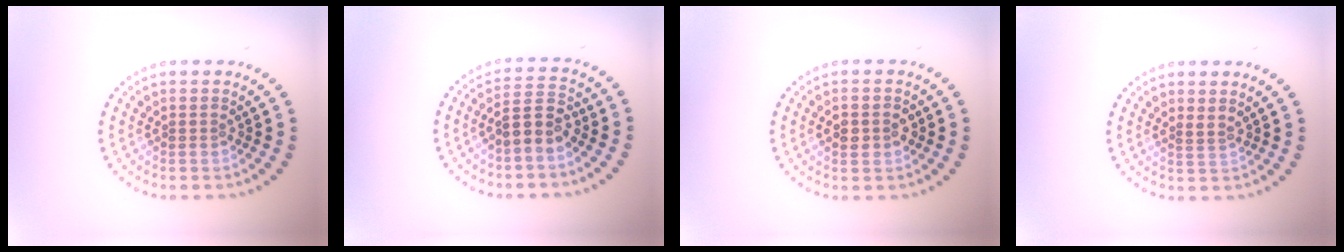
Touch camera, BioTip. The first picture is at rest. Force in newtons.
{"total": 2.9, "press": 2.7, "slide": 1.1}
{"total": 2.7, "press": 2.7, "slide": 0.2}
{"total": 0.6, "press": 0.2, "slide": 0.5}